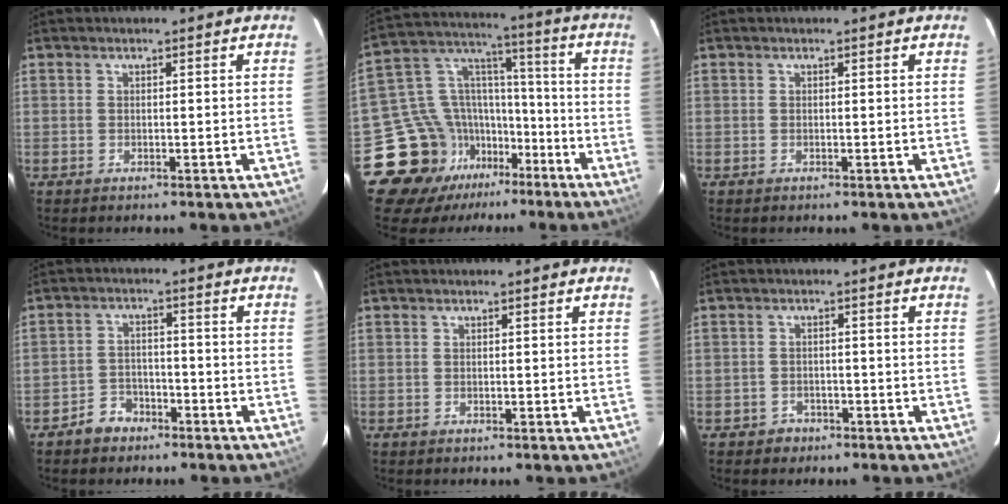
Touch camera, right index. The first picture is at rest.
{"total": 16.5, "force": [-10.9, 11.6, 4.3], "torque": [-0.105, 0.056, -0.181]}
{"total": 0.0}
{"total": 4.8, "force": [-3.6, 3.0, 0.9], "torque": [-0.031, 0.014, -0.059]}
{"total": 0.0}
{"total": 3.0, "force": [-1.9, 2.3, 0.1], "torque": [-0.011, 0.008, -0.026]}